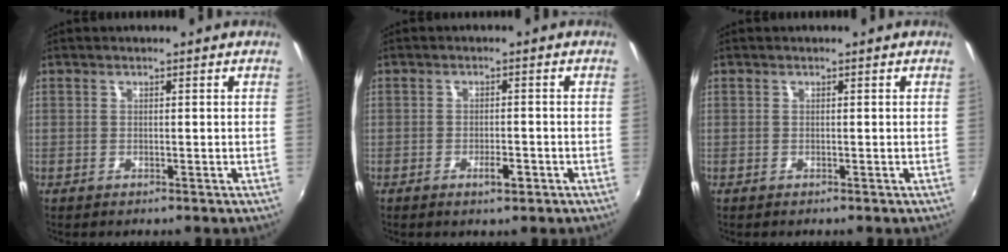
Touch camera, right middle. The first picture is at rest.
{"total": 2.5, "force": [-1.4, 0.8, 2.0], "torque": [-0.037, -0.002, -0.019]}
{"total": 0.0}